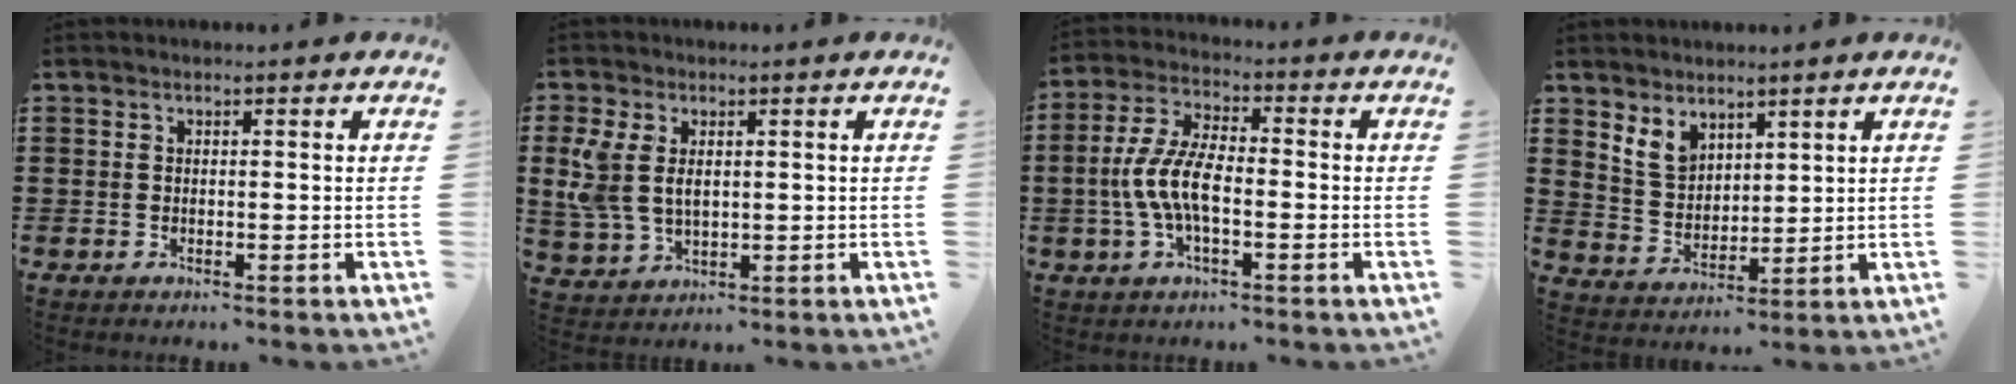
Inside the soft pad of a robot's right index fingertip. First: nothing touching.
{"total": 5.3, "force": [1.1, 3.6, 3.8], "torque": [-0.100, 0.006, 0.016]}
{"total": 8.0, "force": [-1.9, 3.3, 7.0], "torque": [-0.169, -0.008, -0.043]}
{"total": 4.9, "force": [3.5, 3.1, 1.6], "torque": [-0.048, 0.003, 0.067]}